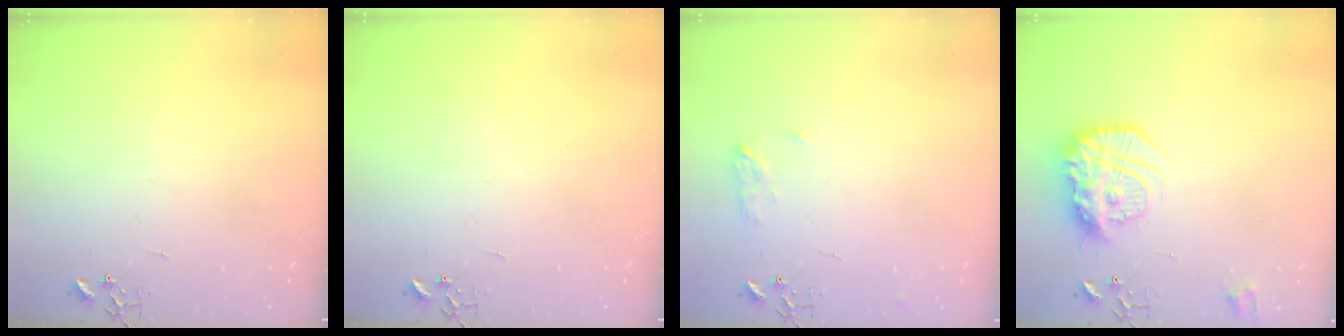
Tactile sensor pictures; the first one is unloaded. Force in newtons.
{"total": 0.0}
{"total": 6.5, "press": 6.5, "slide": 0.5}
{"total": 19.9, "press": 19.9, "slide": 1.8}